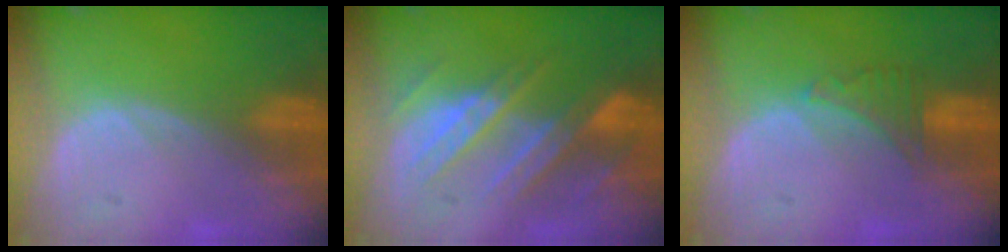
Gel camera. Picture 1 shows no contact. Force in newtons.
{"total": 9.0, "press": 7.9, "slide": 4.2}
{"total": 2.9, "press": 2.9, "slide": 0.6}